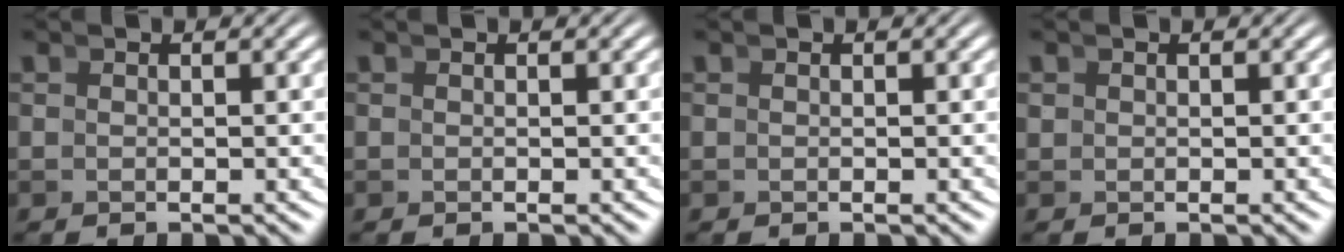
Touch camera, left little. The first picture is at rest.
{"total": 0.0}
{"total": 0.0}
{"total": 0.6, "force": [0.2, 0.6, 0.2], "torque": [-0.005, -0.001, 0.005]}